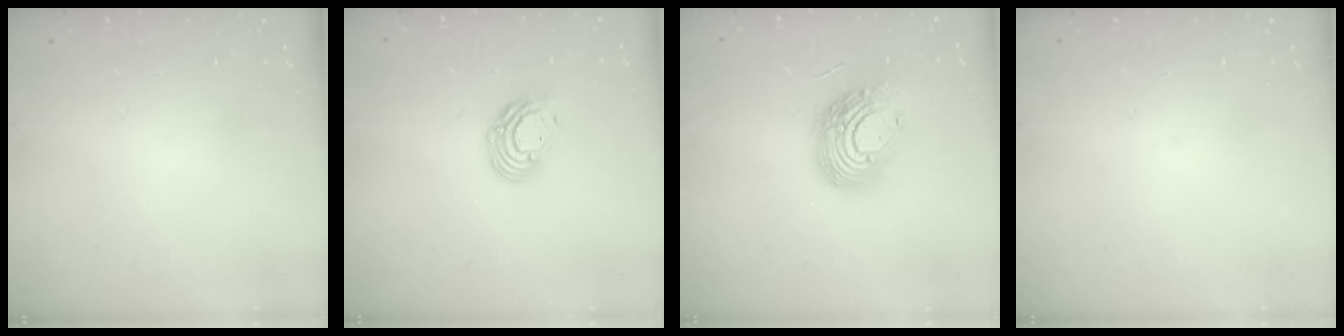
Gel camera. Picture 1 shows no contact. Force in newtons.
{"total": 9.8, "press": 9.7, "slide": 1.7}
{"total": 16.1, "press": 16.0, "slide": 1.3}
{"total": 0.0}